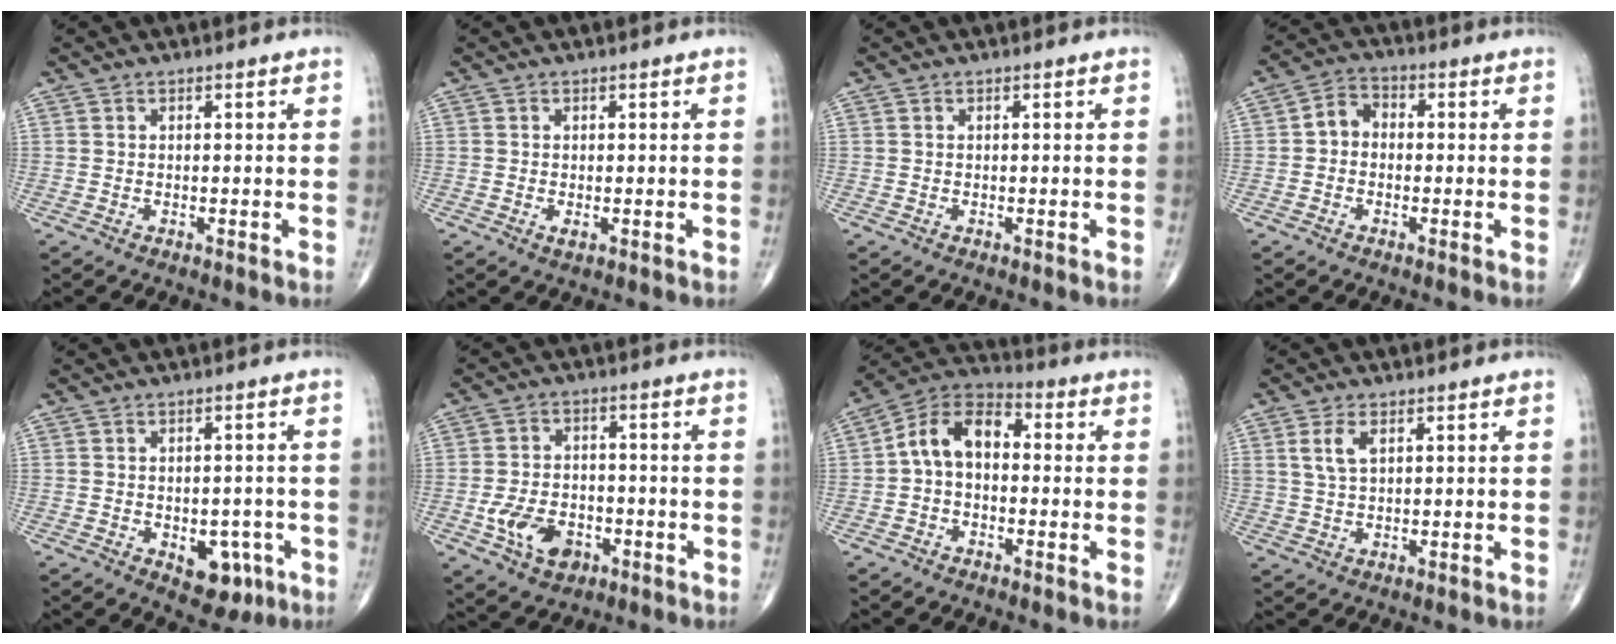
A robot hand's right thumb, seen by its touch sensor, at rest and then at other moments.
{"total": 1.0, "force": [-0.3, 0.5, 0.8], "torque": [-0.012, -0.002, -0.005]}
{"total": 0.0}
{"total": 4.5, "force": [-0.5, 3.6, 2.6], "torque": [-0.027, 0.018, -0.023]}
{"total": 7.1, "force": [-2.6, 4.4, 4.9], "torque": [-0.029, 0.012, -0.024]}
{"total": 9.1, "force": [-3.2, 6.2, 5.8], "torque": [-0.085, 0.016, -0.052]}
{"total": 10.2, "force": [0.0, 6.7, 7.6], "torque": [-0.116, 0.036, -0.018]}
{"total": 4.1, "force": [1.7, 2.0, 3.1], "torque": [-0.064, -0.001, 0.039]}